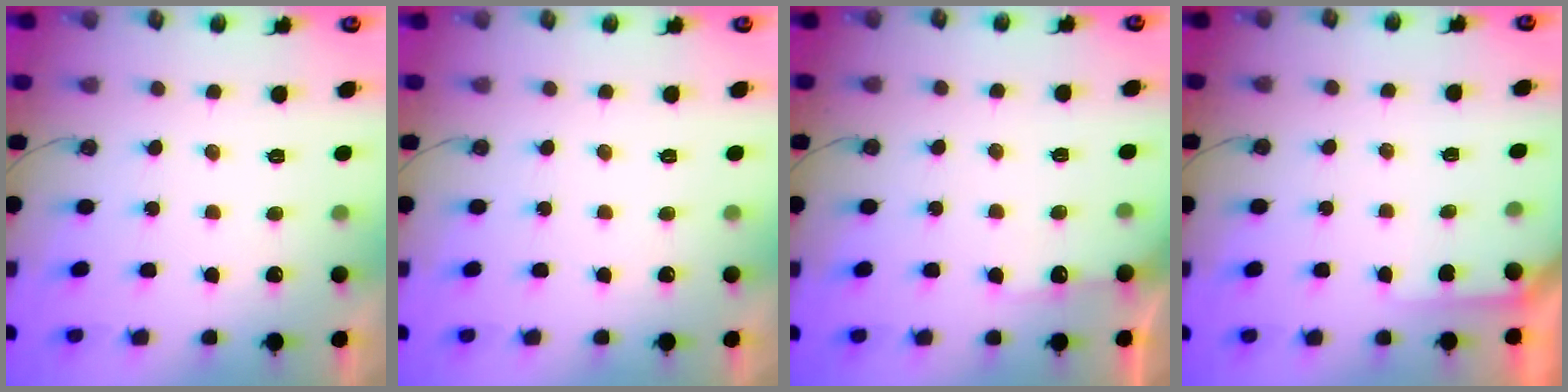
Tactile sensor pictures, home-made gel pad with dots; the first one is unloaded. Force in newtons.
{"total": 0.0}
{"total": 4.7, "press": 4.7, "slide": 0.6}
{"total": 2.9, "press": 2.8, "slide": 0.2}